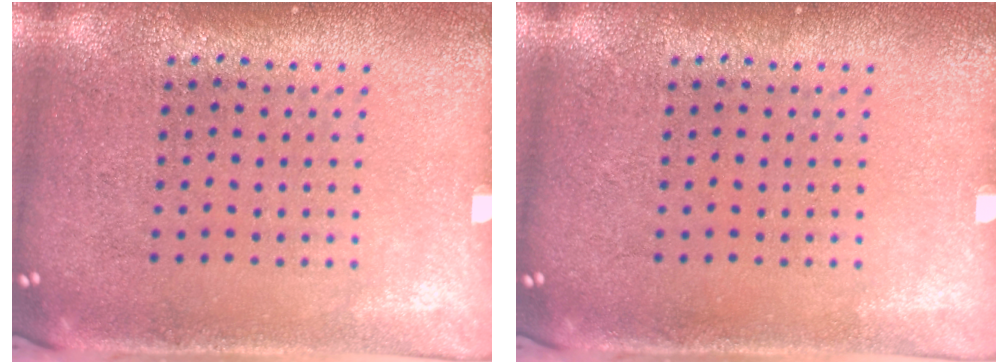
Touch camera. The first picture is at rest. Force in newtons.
{"total": 0.0}